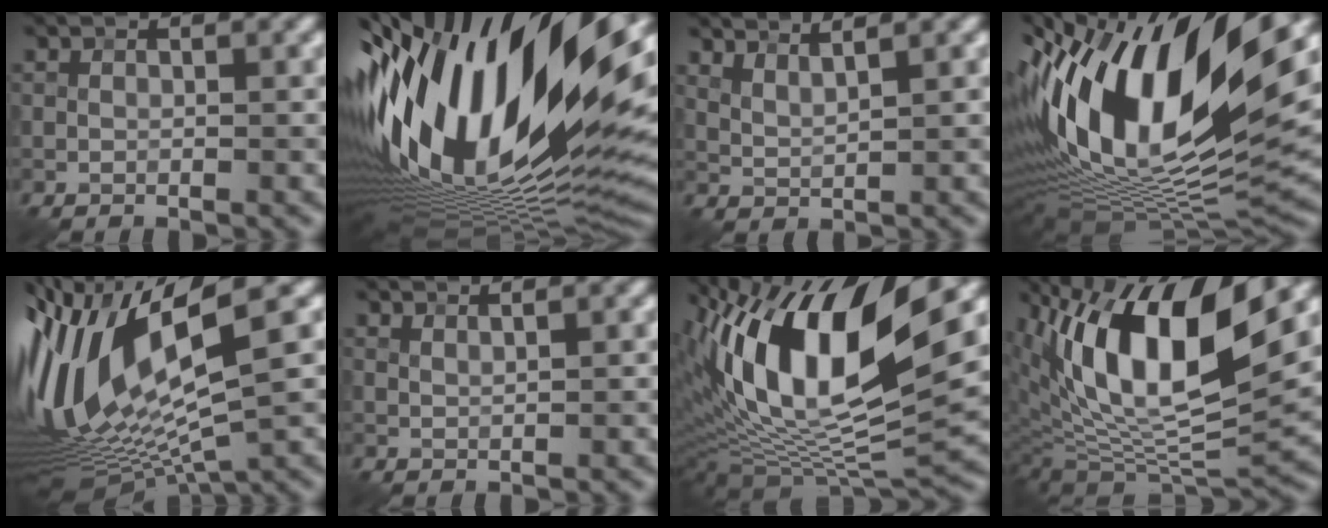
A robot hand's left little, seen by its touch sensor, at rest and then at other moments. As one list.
[{"total": 20.7, "force": [4.9, 8.2, 18.3], "torque": [-0.344, -0.010, 0.081]}, {"total": 2.9, "force": [2.4, 0.5, 1.5], "torque": [-0.029, 0.002, 0.042]}, {"total": 19.2, "force": [3.9, 8.8, 16.6], "torque": [-0.318, 0.011, 0.057]}, {"total": 14.5, "force": [1.6, 5.1, 13.5], "torque": [-0.297, -0.012, 0.048]}, {"total": 1.6, "force": [1.2, 0.4, 0.9], "torque": [-0.011, -0.005, 0.010]}, {"total": 16.5, "force": [4.7, 7.1, 14.1], "torque": [-0.265, 0.017, 0.074]}, {"total": 15.2, "force": [6.3, 6.4, 12.3], "torque": [-0.221, 0.016, 0.104]}]